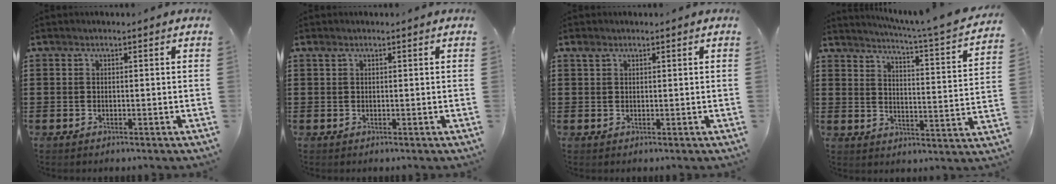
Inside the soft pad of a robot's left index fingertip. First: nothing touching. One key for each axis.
{"total": 0.7, "fx": 0.4, "fy": 0.4, "fz": 0.4, "tx": -0.010, "ty": 0.004, "tz": 0.006}
{"total": 1.3, "fx": 0.7, "fy": 0.8, "fz": 0.7, "tx": -0.018, "ty": 0.004, "tz": 0.013}
{"total": 4.4, "fx": 3.8, "fy": -1.0, "fz": 1.9, "tx": -0.049, "ty": -0.042, "tz": 0.055}